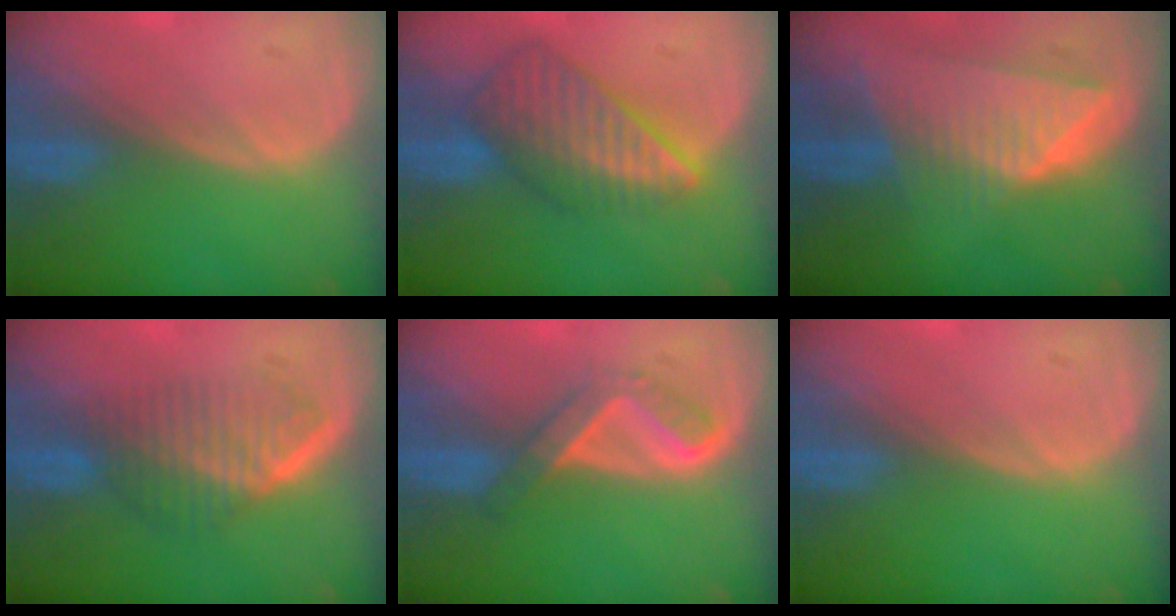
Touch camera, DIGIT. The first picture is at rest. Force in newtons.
{"total": 8.7, "press": 7.6, "slide": 4.3}
{"total": 8.8, "press": 7.9, "slide": 3.7}
{"total": 6.6, "press": 5.9, "slide": 3.1}
{"total": 5.4, "press": 4.7, "slide": 2.6}
{"total": 0.0}